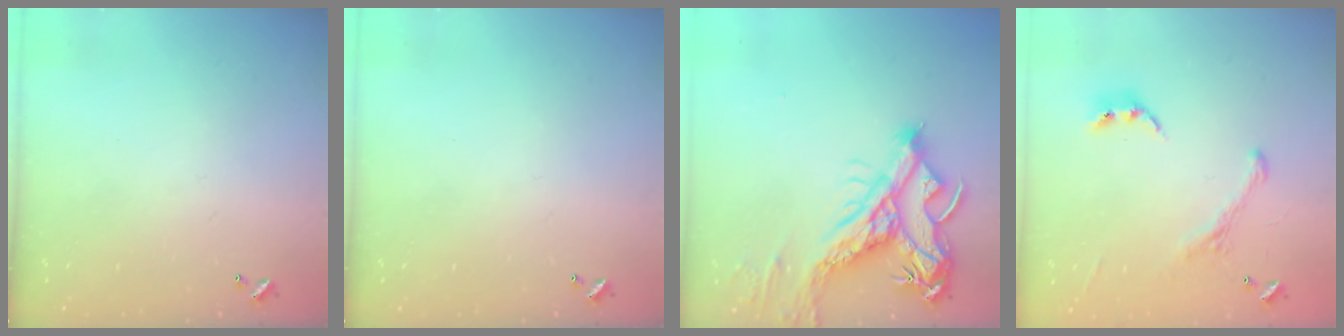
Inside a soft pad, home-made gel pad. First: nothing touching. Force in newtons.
{"total": 0.0}
{"total": 16.1, "press": 15.9, "slide": 2.7}
{"total": 1.9, "press": 1.6, "slide": 1.0}